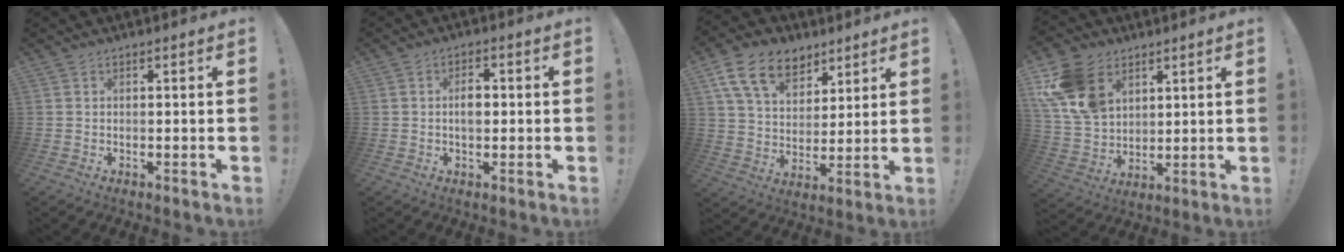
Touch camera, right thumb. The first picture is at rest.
{"total": 4.5, "force": [0.0, 2.9, 3.5], "torque": [-0.054, 0.001, -0.009]}
{"total": 16.2, "force": [9.0, 10.6, 8.2], "torque": [-0.138, -0.043, 0.169]}
{"total": 16.9, "force": [8.0, 12.1, 8.7], "torque": [-0.163, -0.036, 0.158]}